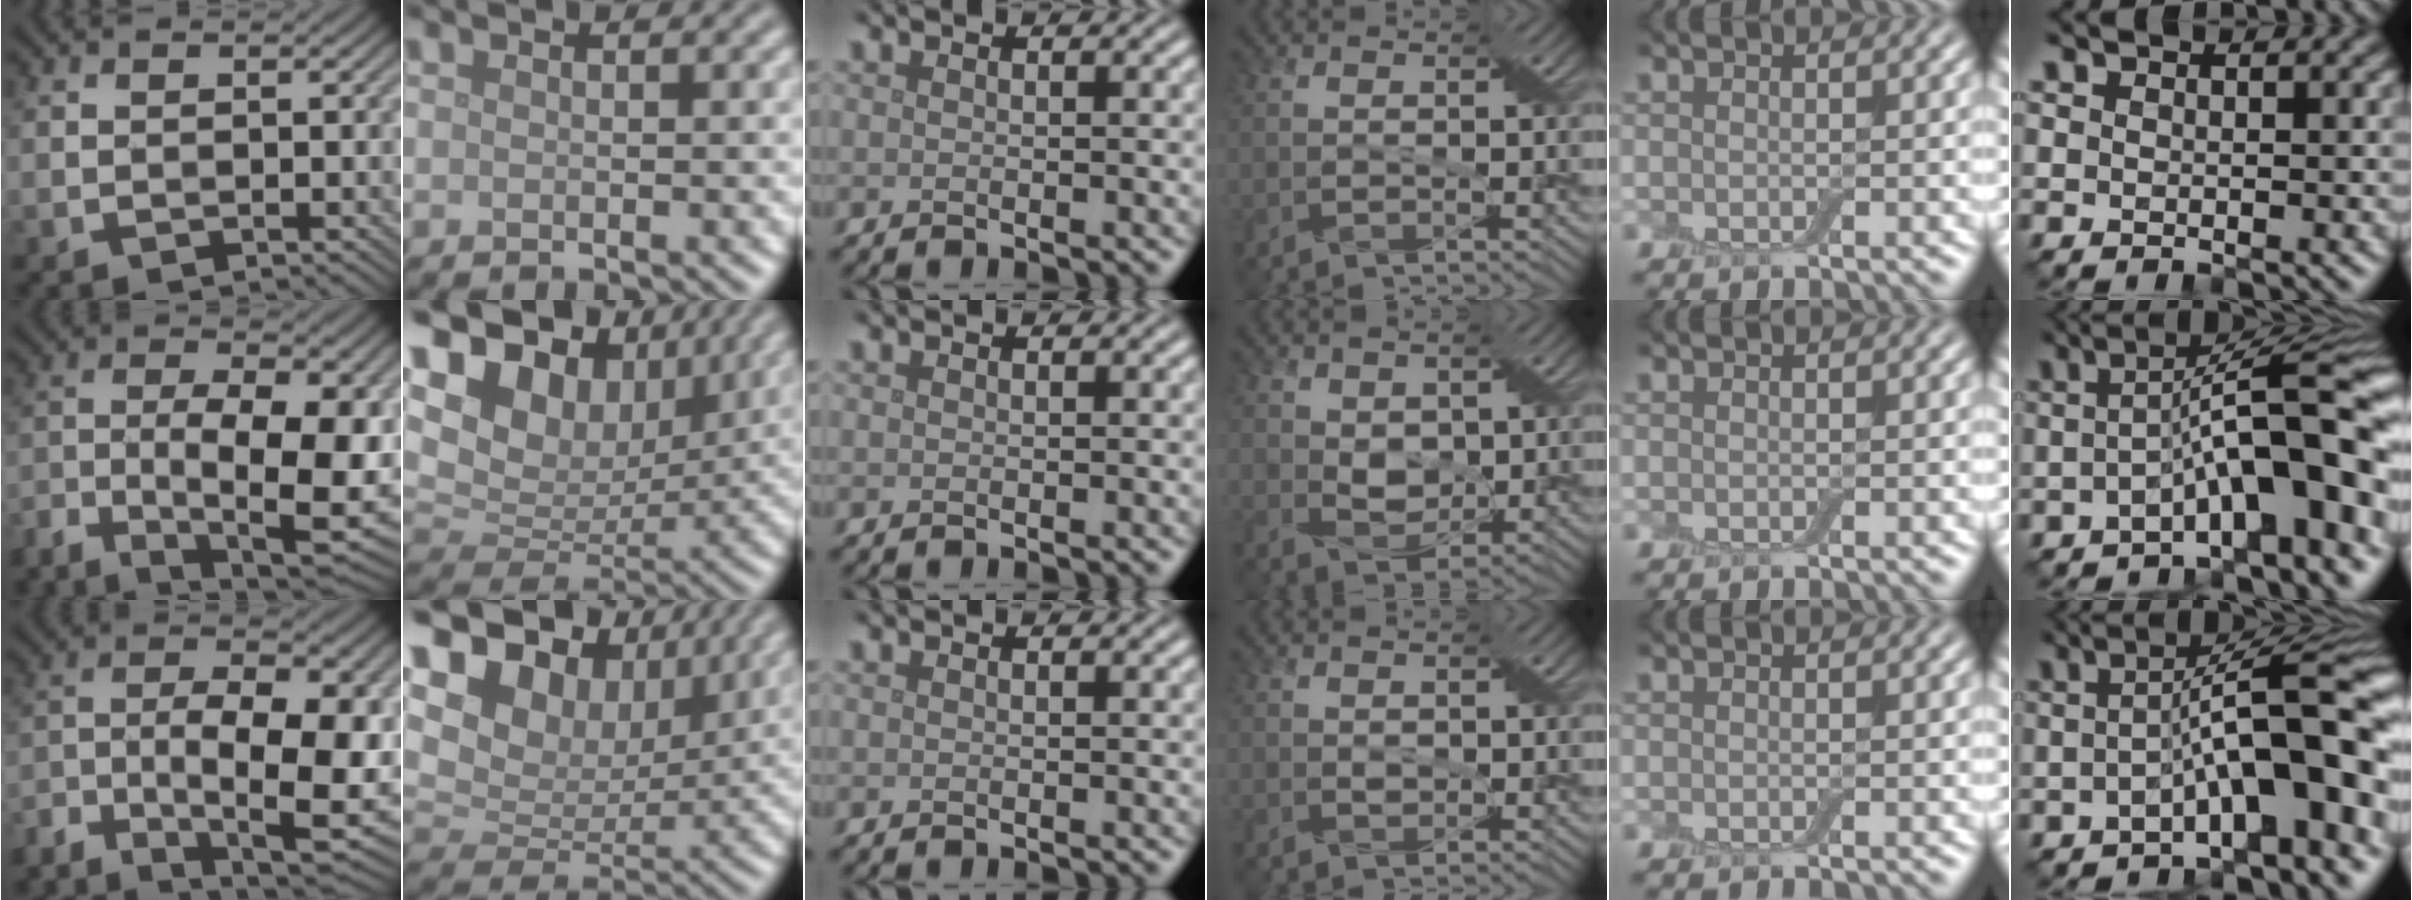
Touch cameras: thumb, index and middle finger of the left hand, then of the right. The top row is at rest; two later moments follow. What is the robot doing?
{"motion": "extract", "object": "backpack"}